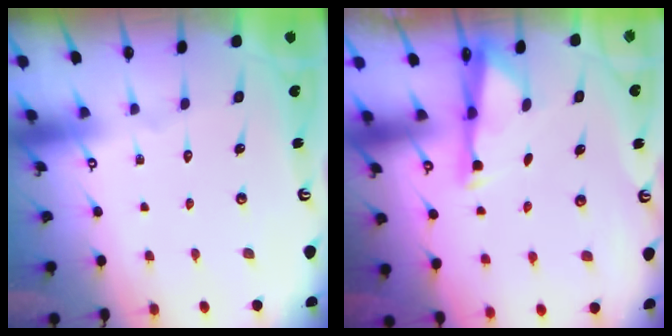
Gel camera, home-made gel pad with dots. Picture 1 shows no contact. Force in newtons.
{"total": 3.0, "press": 2.9, "slide": 0.6}